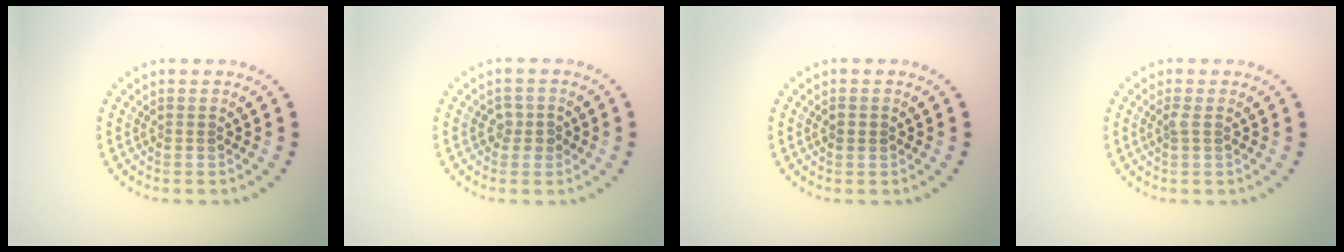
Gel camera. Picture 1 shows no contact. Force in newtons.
{"total": 1.5, "press": 1.3, "slide": 0.6}
{"total": 1.0, "press": 0.9, "slide": 0.2}
{"total": 0.8, "press": 0.6, "slide": 0.5}